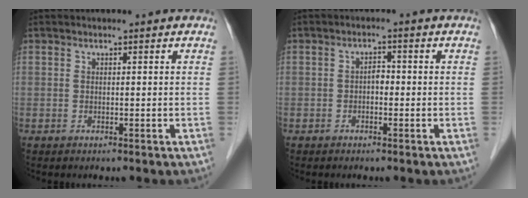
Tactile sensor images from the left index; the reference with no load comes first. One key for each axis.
{"total": 1.7, "fx": -0.4, "fy": 1.0, "fz": 1.3, "tx": -0.017, "ty": 0.008, "tz": -0.010}